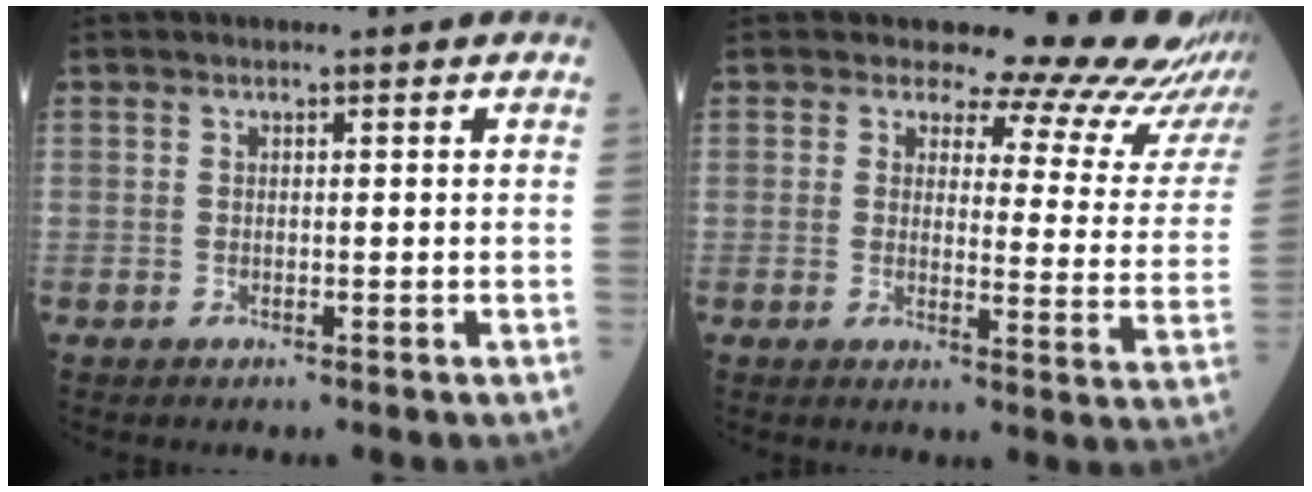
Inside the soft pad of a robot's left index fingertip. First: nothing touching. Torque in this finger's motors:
{"motor_torque": [1.05, -1.08, 0.01, -0.01]}